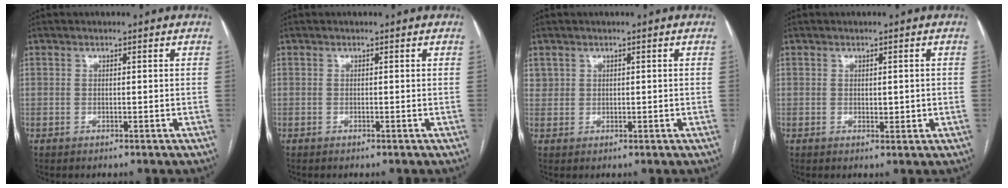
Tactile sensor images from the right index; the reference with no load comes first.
{"total": 0.0}
{"total": 1.5, "force": [0.8, 1.2, 0.2], "torque": [0.001, 0.007, 0.015]}
{"total": 1.8, "force": [0.0, 0.9, 1.5], "torque": [-0.020, -0.002, 0.003]}